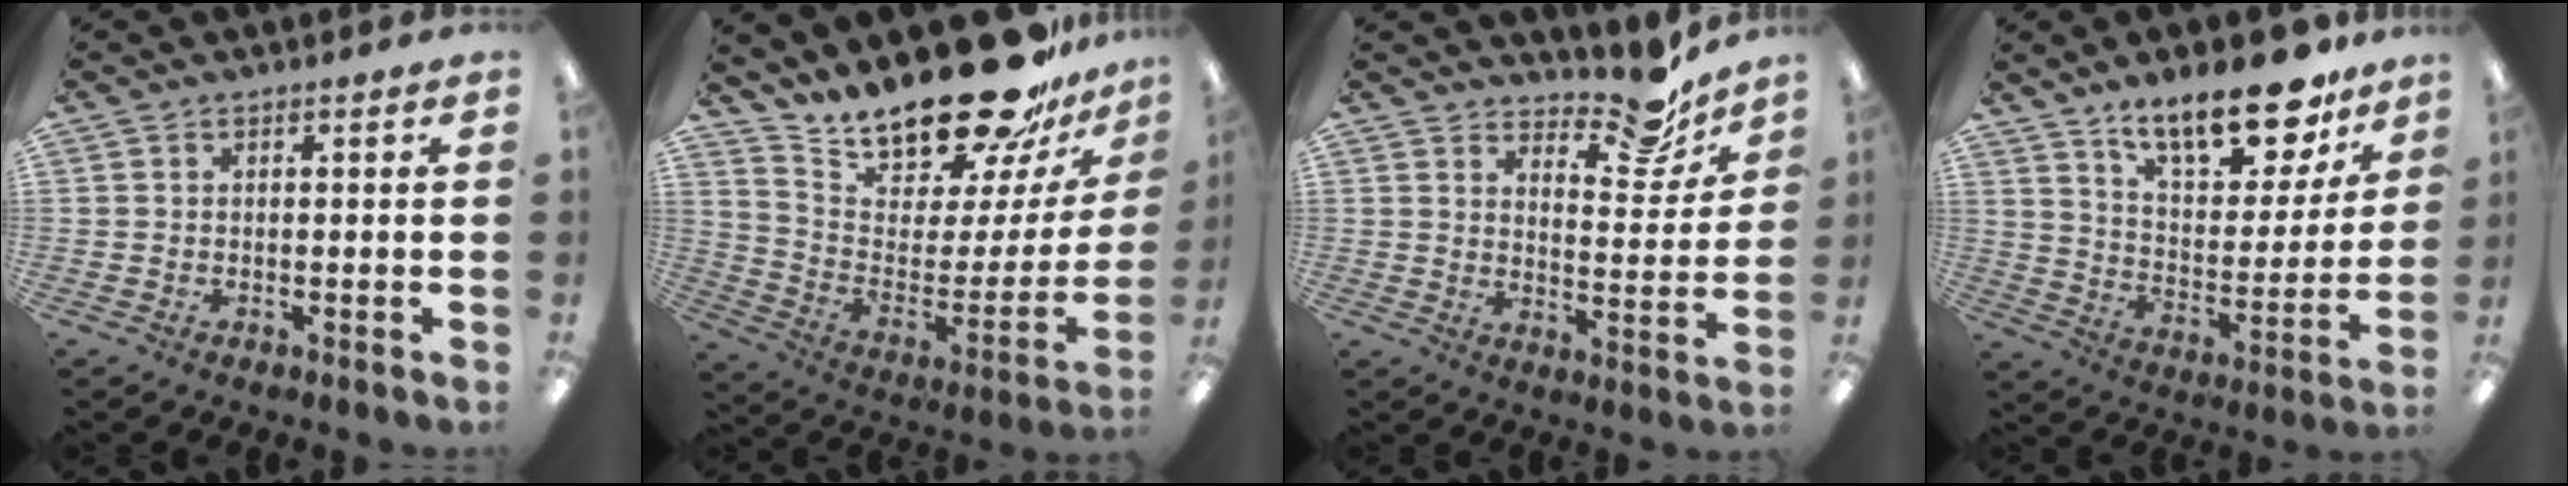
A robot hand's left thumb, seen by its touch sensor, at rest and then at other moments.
{"total": 23.6, "force": [19.6, 6.8, 11.3], "torque": [-0.173, -0.151, 0.337]}
{"total": 11.8, "force": [9.8, 4.1, 5.2], "torque": [-0.052, -0.076, 0.170]}
{"total": 19.8, "force": [14.9, 7.3, 10.8], "torque": [-0.160, -0.093, 0.251]}